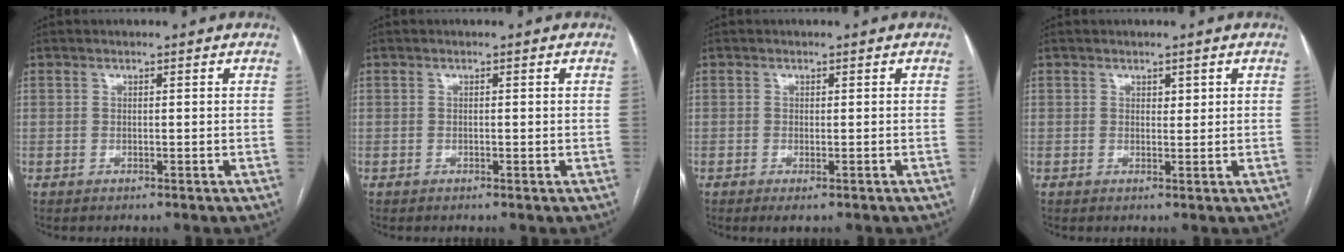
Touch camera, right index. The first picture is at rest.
{"total": 0.6, "force": [-0.1, 0.2, 0.5], "torque": [-0.009, 0.000, -0.001]}
{"total": 1.5, "force": [-1.0, 0.2, 1.1], "torque": [-0.014, -0.003, -0.013]}
{"total": 0.8, "force": [0.5, 0.5, 0.5], "torque": [-0.002, -0.001, 0.006]}